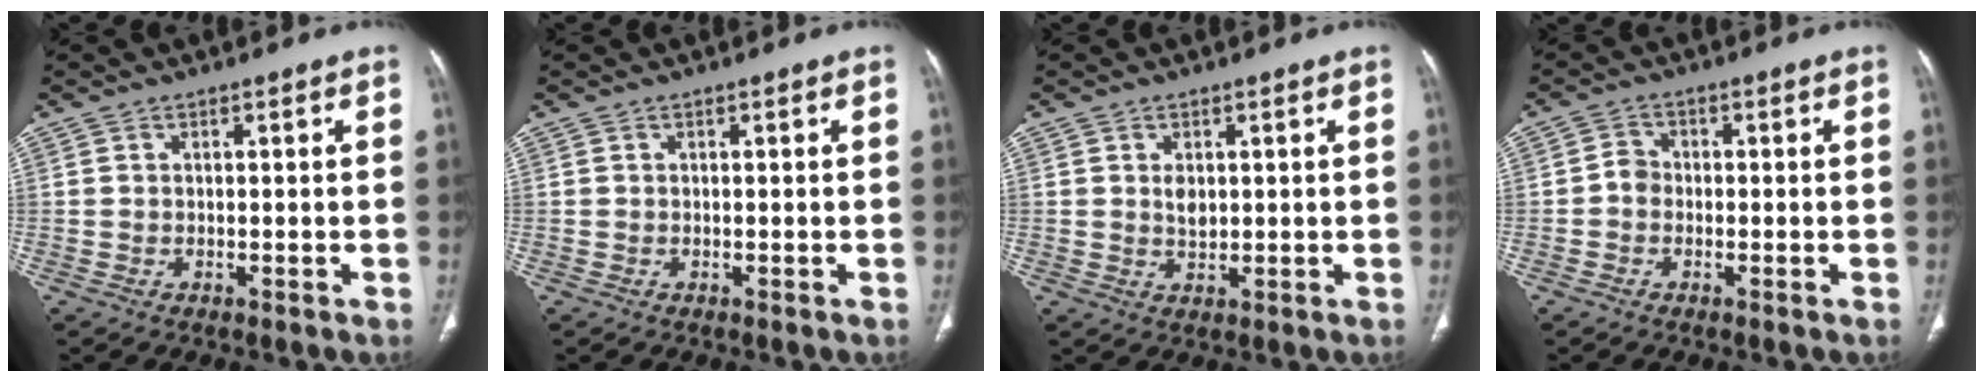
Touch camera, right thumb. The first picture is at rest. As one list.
[{"total": 0.0}, {"total": 2.6, "force": [0.7, 1.7, 1.9], "torque": [-0.023, -0.007, 0.014]}, {"total": 2.4, "force": [-0.6, 2.1, 1.1], "torque": [-0.009, 0.008, -0.019]}]